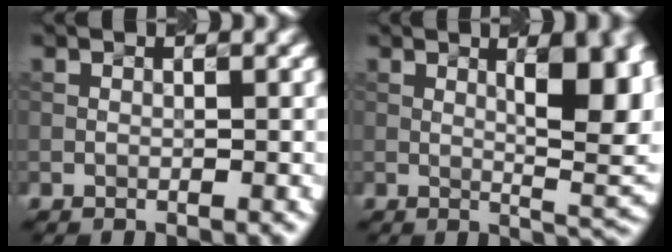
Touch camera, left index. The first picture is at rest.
{"total": 9.0, "force": [1.7, 3.0, 8.3], "torque": [-0.099, 0.002, 0.033]}